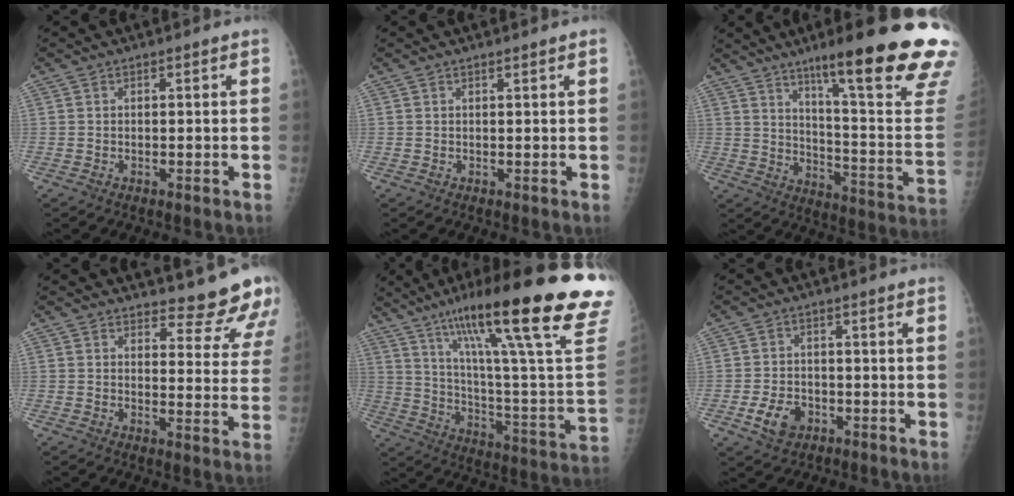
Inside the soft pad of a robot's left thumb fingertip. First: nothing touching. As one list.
[{"total": 0.8, "force": [0.6, -0.1, 0.5], "torque": [-0.012, -0.003, 0.012]}, {"total": 27.2, "force": [16.8, 2.7, 21.2], "torque": [-0.241, -0.079, 0.244]}, {"total": 11.5, "force": [10.9, 2.8, 2.2], "torque": [0.013, -0.097, 0.115]}, {"total": 34.1, "force": [21.1, 4.1, 26.5], "torque": [-0.340, -0.060, 0.319]}, {"total": 5.5, "force": [-2.4, 3.9, 3.1], "torque": [-0.050, 0.011, -0.037]}]